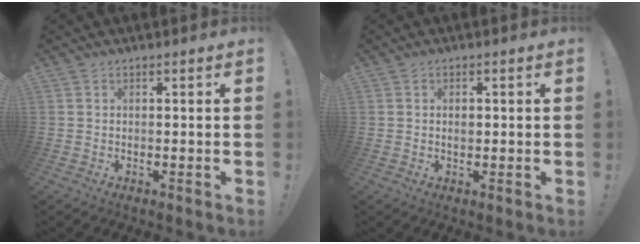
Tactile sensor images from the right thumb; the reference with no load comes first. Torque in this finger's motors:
{"motor_torque": [-0.29, -0.29, -0.35, 0.10, 0.01]}